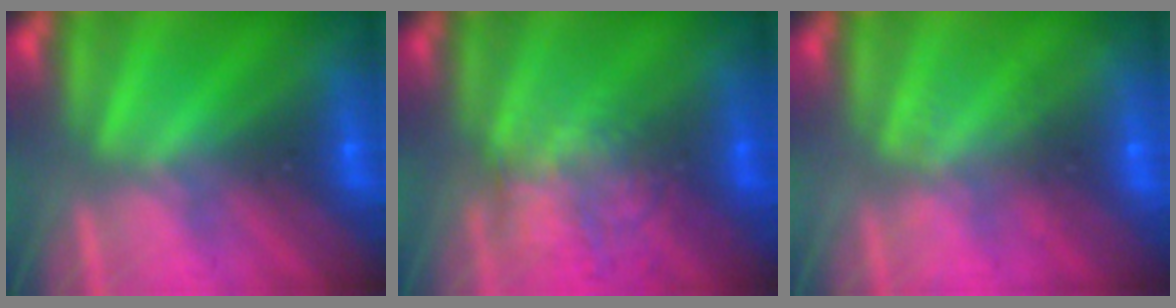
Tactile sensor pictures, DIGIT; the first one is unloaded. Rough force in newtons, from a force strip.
{"total": 2.1}
{"total": 1.9}